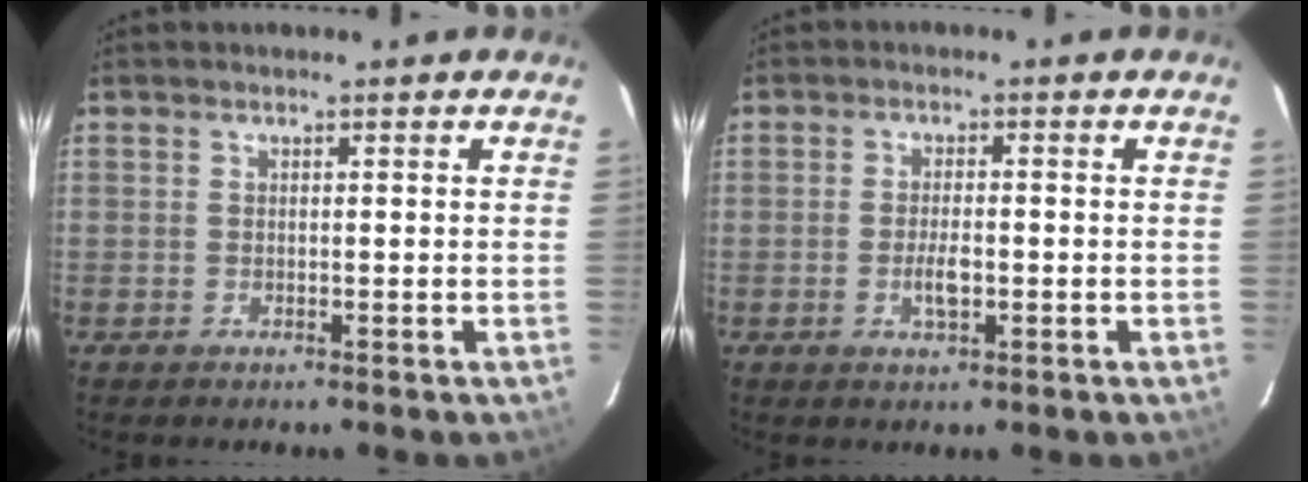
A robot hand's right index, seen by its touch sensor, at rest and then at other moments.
{"total": 3.8, "force": [-1.0, 1.4, 3.4], "torque": [-0.065, -0.003, -0.016]}